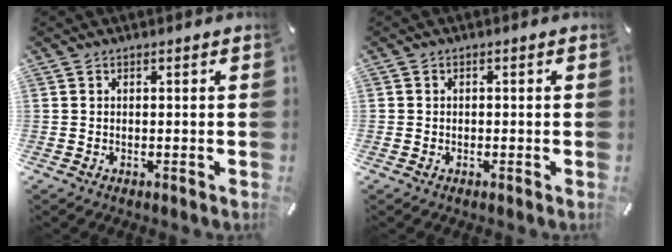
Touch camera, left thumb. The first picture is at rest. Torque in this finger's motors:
{"motor_torque": [0.78, 1.45, 0.23, 0.27, 0.10]}